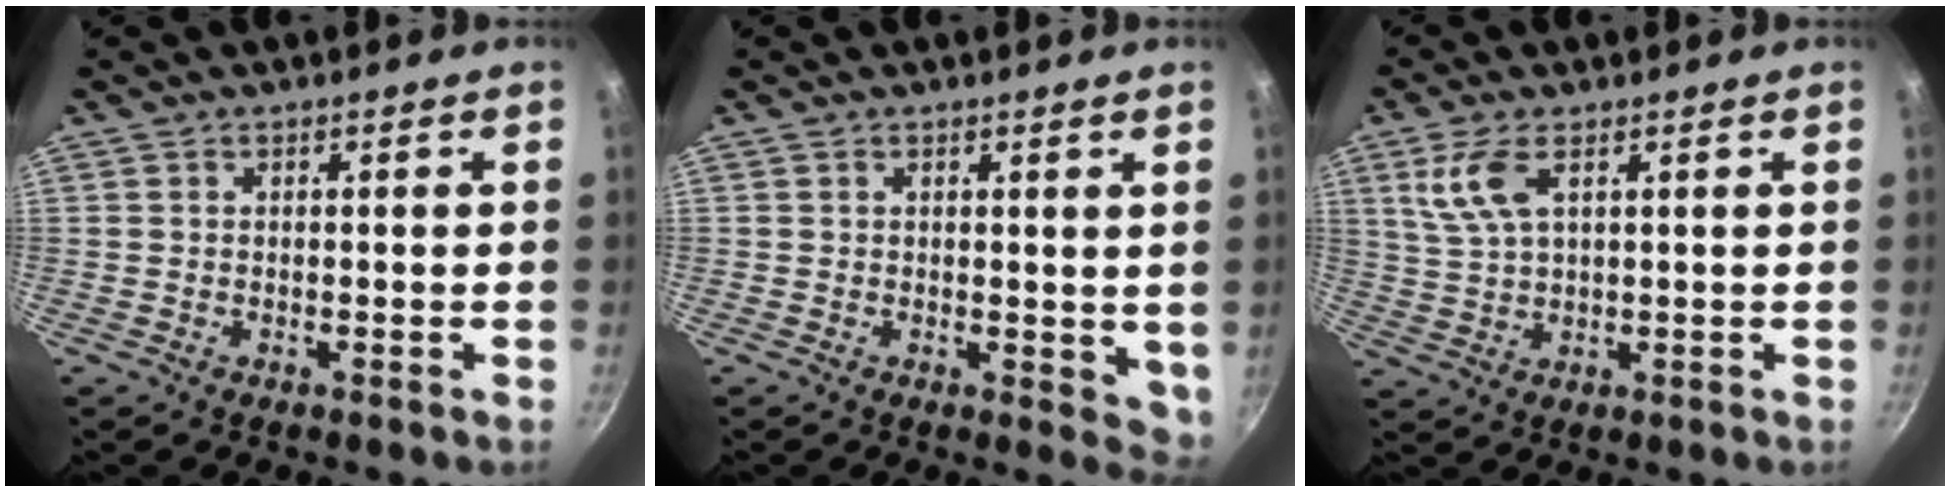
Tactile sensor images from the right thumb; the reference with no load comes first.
{"total": 4.5, "force": [1.5, 2.5, 3.5], "torque": [-0.032, -0.008, 0.023]}
{"total": 7.0, "force": [2.9, 3.1, 5.5], "torque": [-0.116, -0.003, 0.064]}